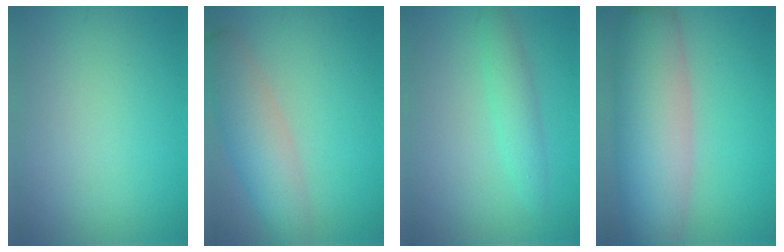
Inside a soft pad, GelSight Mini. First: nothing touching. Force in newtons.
{"total": 5.2, "press": 5.2, "slide": 0.2}
{"total": 2.3, "press": 2.3, "slide": 0.1}
{"total": 10.8, "press": 10.8, "slide": 1.0}